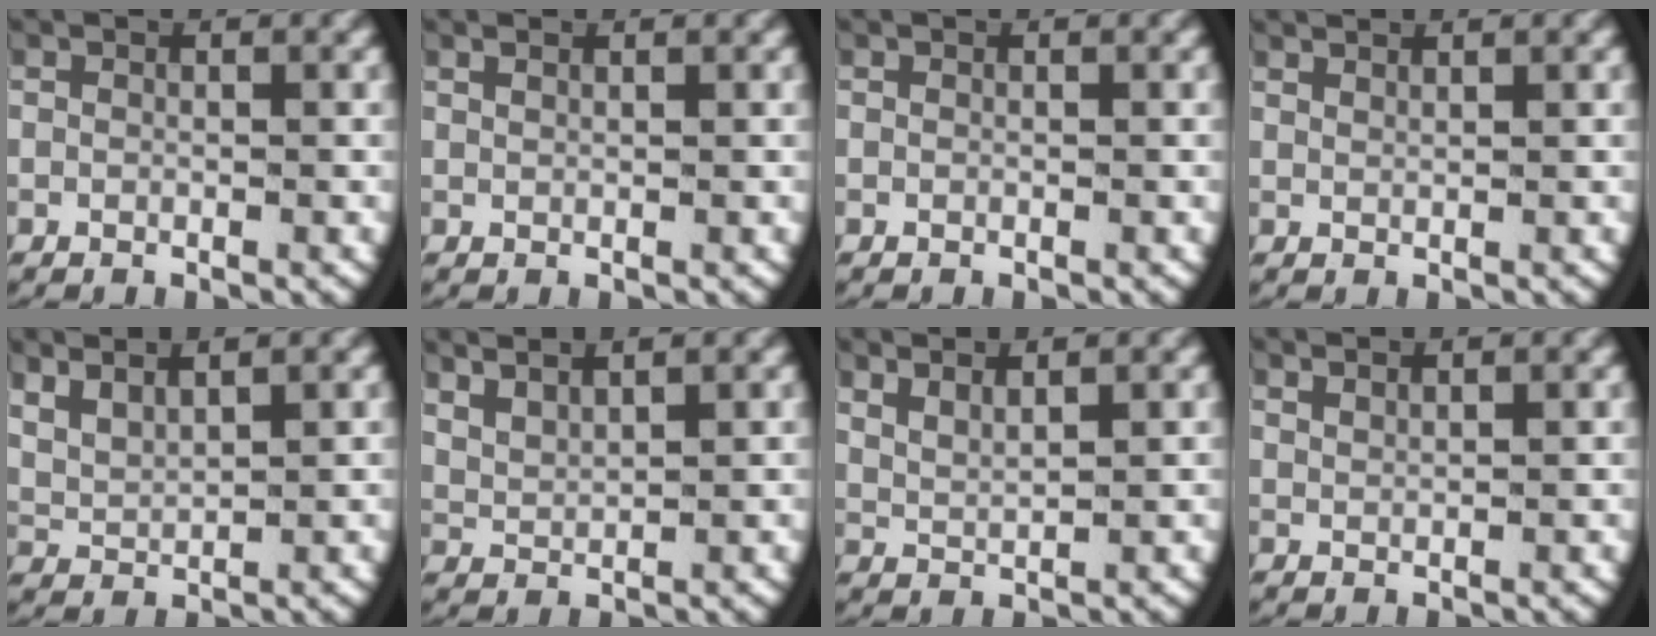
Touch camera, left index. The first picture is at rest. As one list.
[{"total": 0.7, "force": [0.6, -0.3, 0.1], "torque": [-0.006, 0.000, 0.015]}, {"total": 0.0}, {"total": 1.6, "force": [1.6, -0.3, 0.2], "torque": [-0.005, -0.001, 0.032]}, {"total": 4.0, "force": [2.1, 2.8, 1.9], "torque": [-0.064, -0.006, 0.039]}, {"total": 3.2, "force": [2.5, 1.5, 1.3], "torque": [-0.044, -0.005, 0.050]}, {"total": 2.7, "force": [2.0, 1.2, 1.4], "torque": [-0.040, -0.004, 0.038]}, {"total": 1.7, "force": [1.6, -0.2, 0.2], "torque": [-0.009, -0.001, 0.034]}]